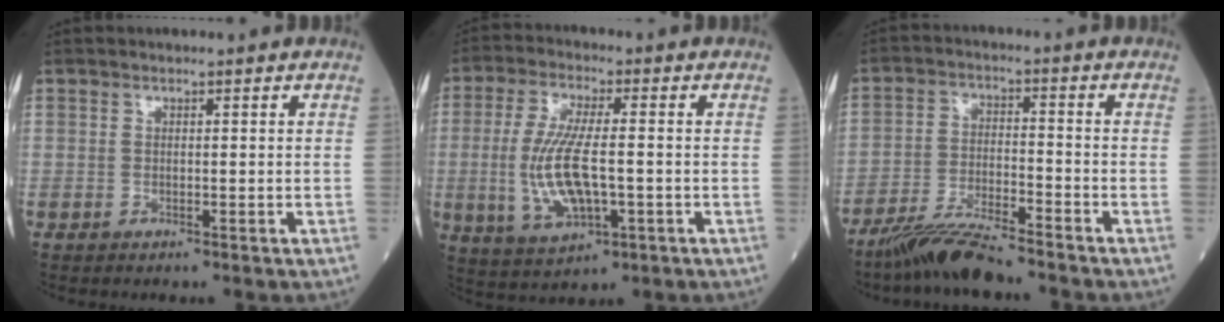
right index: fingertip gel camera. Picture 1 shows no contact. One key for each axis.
{"total": 10.8, "fx": -1.4, "fy": 3.2, "fz": 10.2, "tx": -0.219, "ty": -0.005, "tz": -0.019}
{"total": 7.8, "fx": -6.8, "fy": 0.5, "fz": 3.9, "tx": -0.077, "ty": -0.019, "tz": -0.128}